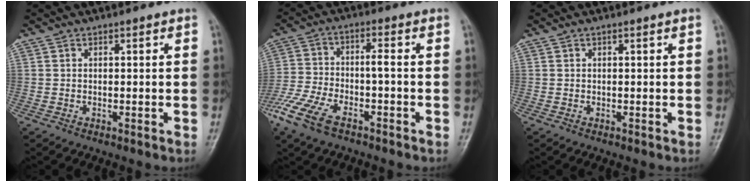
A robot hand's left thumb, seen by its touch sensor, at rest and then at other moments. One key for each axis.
{"total": 11.8, "fx": -6.5, "fy": 3.9, "fz": 9.0, "tx": -0.206, "ty": 0.019, "tz": -0.125}
{"total": 0.0}